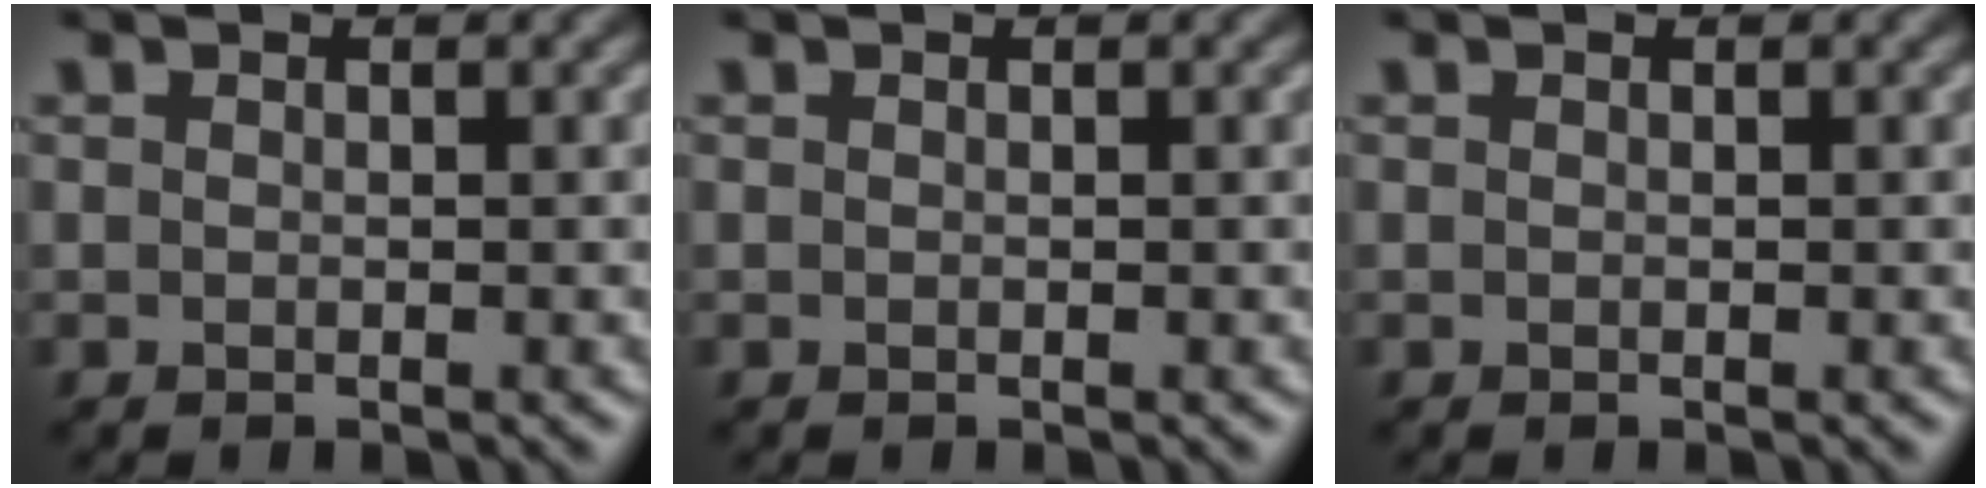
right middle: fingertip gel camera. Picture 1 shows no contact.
{"total": 0.0}
{"total": 0.0}